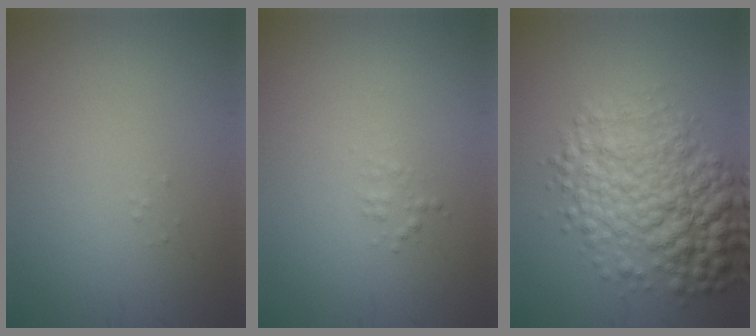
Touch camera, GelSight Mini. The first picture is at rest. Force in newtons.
{"total": 0.7, "press": 0.7, "slide": 0.0}
{"total": 7.9, "press": 7.9, "slide": 0.1}